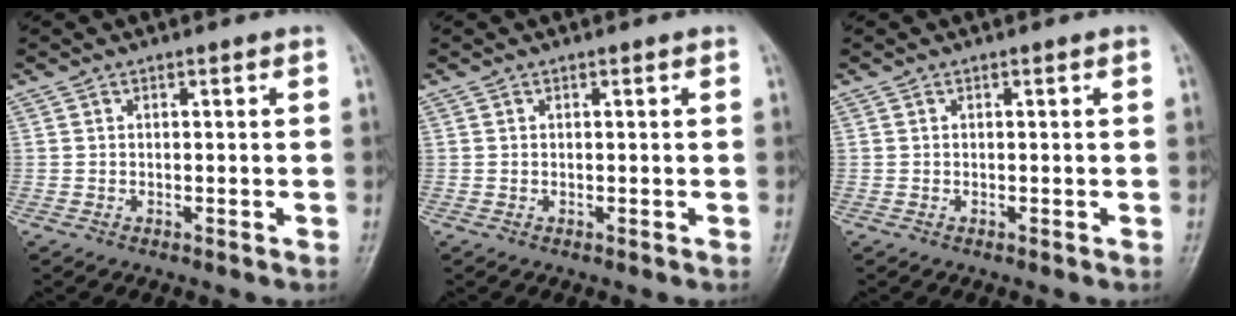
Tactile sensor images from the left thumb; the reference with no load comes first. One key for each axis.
{"total": 0.0}
{"total": 0.0}